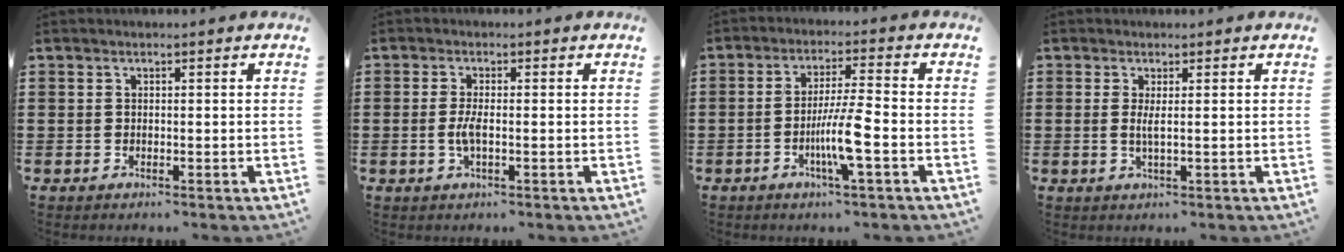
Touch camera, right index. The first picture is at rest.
{"total": 2.8, "force": [-0.6, 0.6, 2.7], "torque": [-0.063, -0.007, -0.015]}
{"total": 7.3, "force": [-2.5, 0.2, 6.9], "torque": [-0.134, -0.013, -0.051]}
{"total": 1.9, "force": [0.1, -0.3, 1.9], "torque": [-0.037, -0.009, 0.002]}